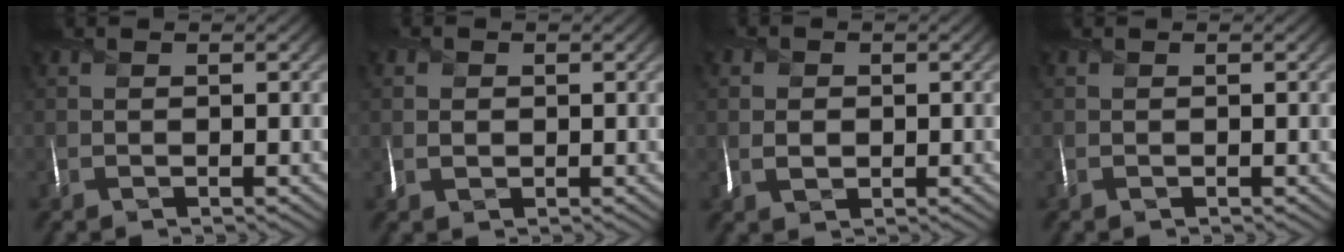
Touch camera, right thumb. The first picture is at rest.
{"total": 1.4, "force": [0.2, 1.3, 0.6], "torque": [-0.012, -0.001, 0.004]}
{"total": 2.3, "force": [0.1, 1.9, 1.2], "torque": [-0.027, 0.000, 0.000]}
{"total": 0.0}